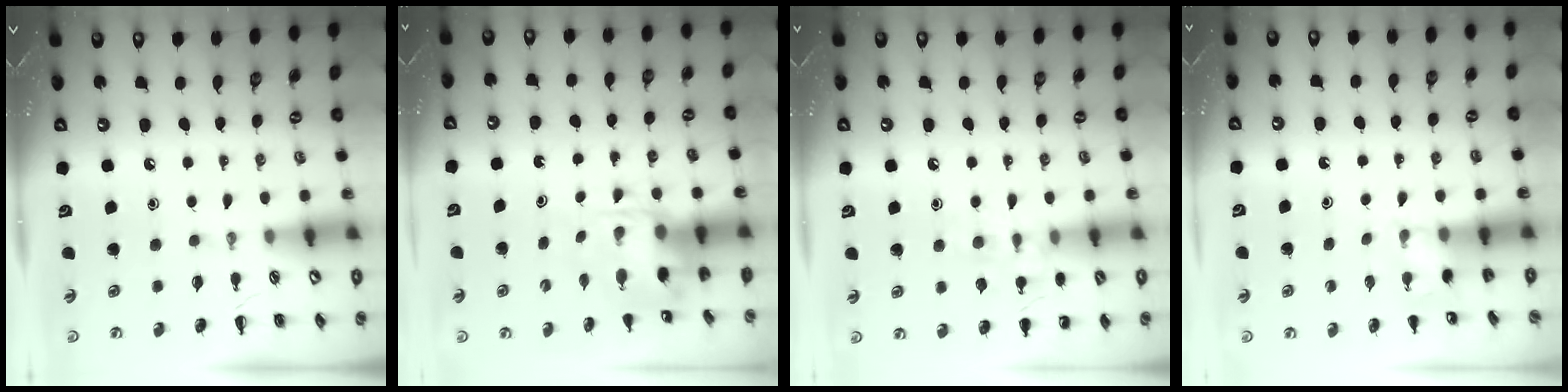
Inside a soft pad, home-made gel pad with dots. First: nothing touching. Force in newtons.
{"total": 4.9, "press": 4.9, "slide": 0.6}
{"total": 10.0, "press": 9.9, "slide": 1.1}
{"total": 3.6, "press": 3.4, "slide": 1.2}